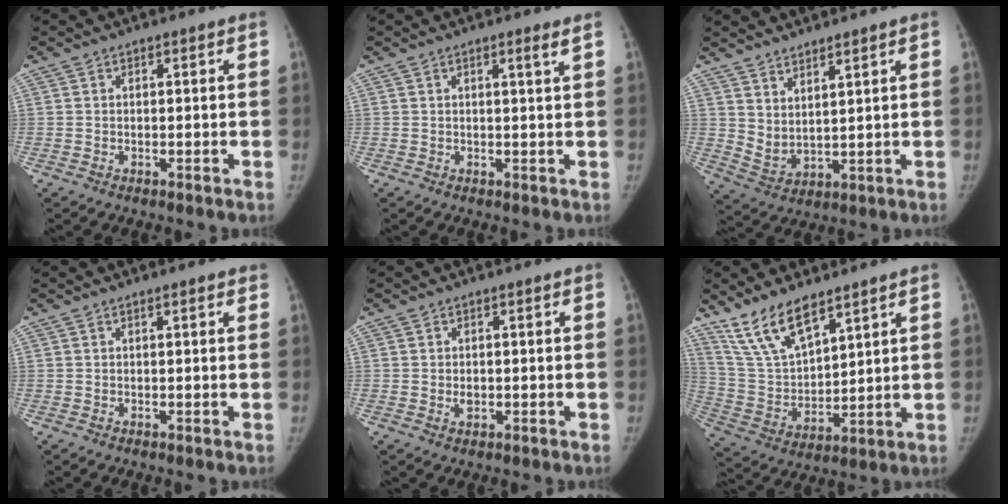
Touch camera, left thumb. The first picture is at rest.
{"total": 1.5, "force": [0.9, -0.4, 1.2], "torque": [-0.022, -0.009, 0.016]}
{"total": 5.8, "force": [4.2, 2.0, 3.5], "torque": [-0.056, -0.037, 0.092]}
{"total": 1.2, "force": [0.9, 0.2, 0.8], "torque": [-0.005, 0.001, 0.010]}
{"total": 1.4, "force": [-0.1, 1.1, 0.9], "torque": [-0.009, -0.001, 0.002]}
{"total": 12.6, "force": [9.3, 4.7, 7.1], "torque": [-0.118, -0.043, 0.198]}